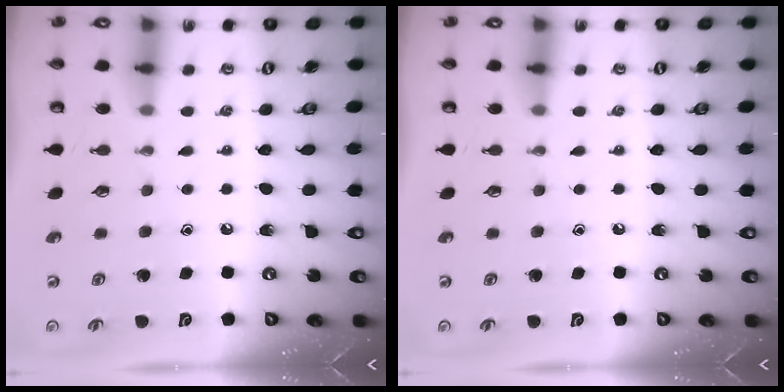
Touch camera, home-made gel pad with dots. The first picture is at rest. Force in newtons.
{"total": 0.0}